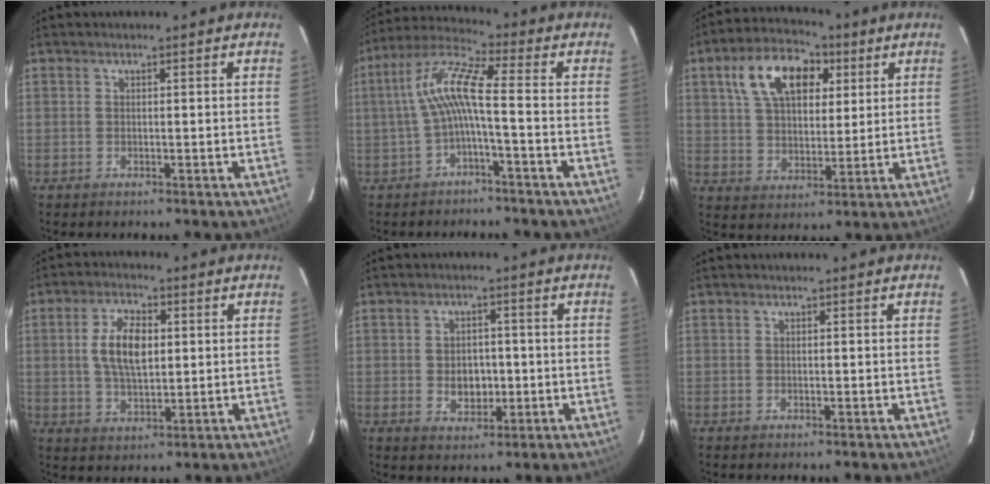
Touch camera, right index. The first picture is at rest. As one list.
[{"total": 8.5, "force": [-1.4, 0.8, 8.4], "torque": [-0.188, 0.020, -0.027]}, {"total": 14.5, "force": [6.2, 8.4, 10.1], "torque": [-0.190, 0.036, 0.105]}, {"total": 8.7, "force": [1.3, 4.4, 7.4], "torque": [-0.141, 0.009, 0.028]}, {"total": 5.1, "force": [-0.7, 3.9, 3.2], "torque": [-0.056, 0.001, -0.003]}, {"total": 0.0}]